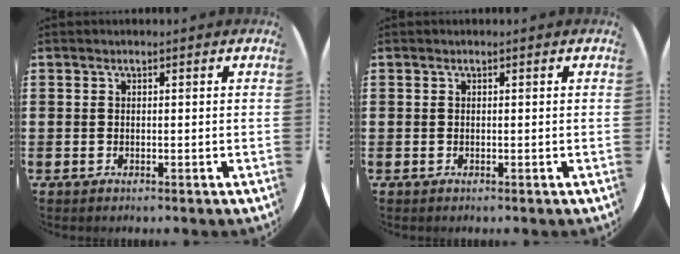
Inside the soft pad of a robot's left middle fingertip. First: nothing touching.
{"total": 0.0}